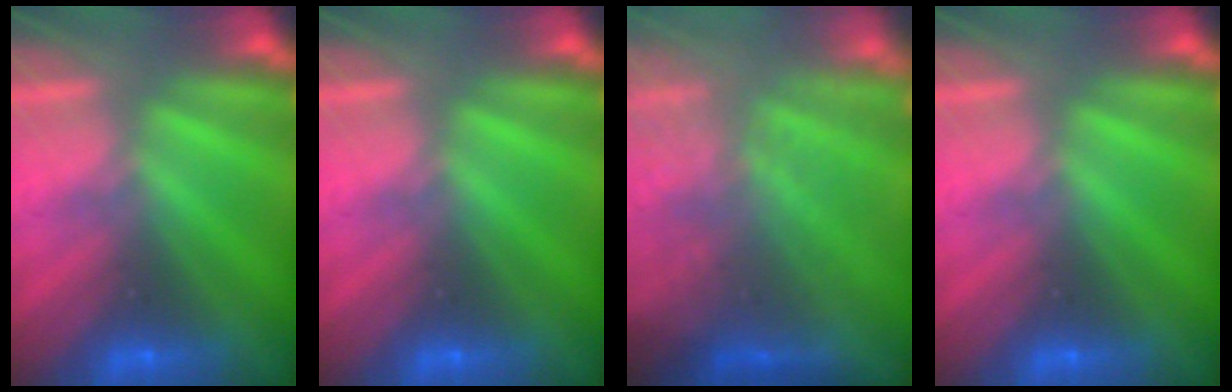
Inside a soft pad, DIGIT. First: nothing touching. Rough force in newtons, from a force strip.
{"total": 0.0}
{"total": 7.2}
{"total": 0.0}